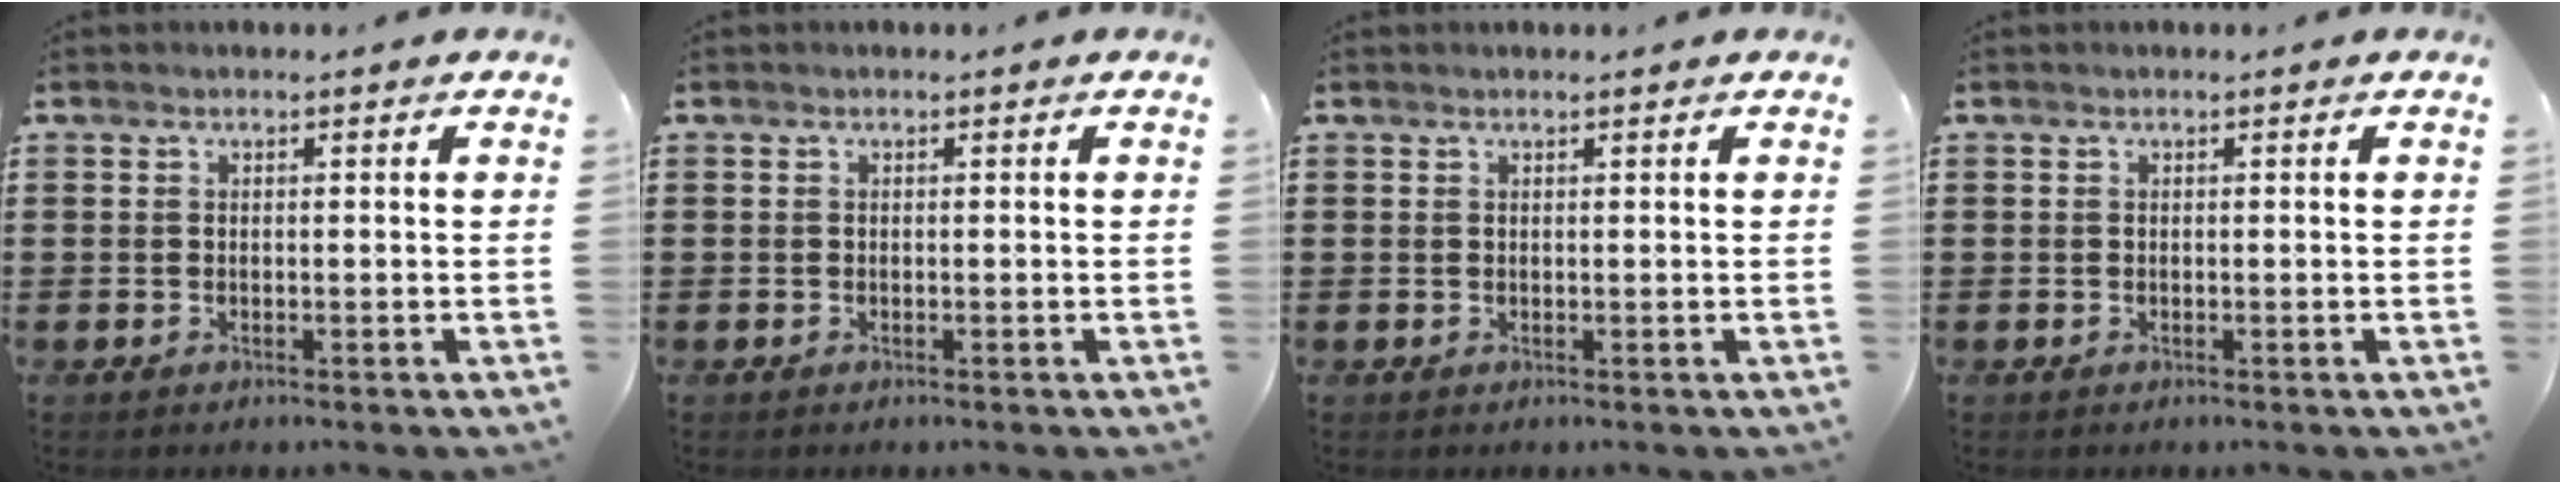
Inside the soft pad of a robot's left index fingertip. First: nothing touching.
{"total": 0.0}
{"total": 0.0}
{"total": 0.0}